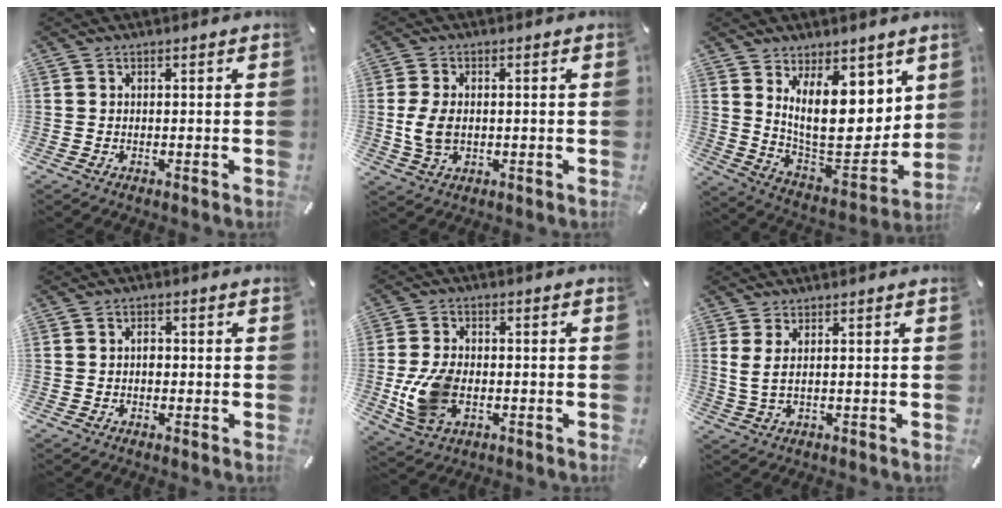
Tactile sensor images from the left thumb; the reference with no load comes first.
{"total": 6.4, "force": [-0.2, 4.2, 4.8], "torque": [-0.122, -0.002, -0.009]}
{"total": 17.7, "force": [7.0, 9.5, 13.2], "torque": [-0.222, -0.064, 0.125]}
{"total": 1.9, "force": [-0.1, 1.3, 1.4], "torque": [-0.020, 0.001, -0.006]}
{"total": 10.1, "force": [-2.2, 6.7, 7.2], "torque": [-0.167, 0.002, -0.037]}
{"total": 3.6, "force": [1.4, 0.5, 3.2], "torque": [-0.079, -0.010, 0.023]}